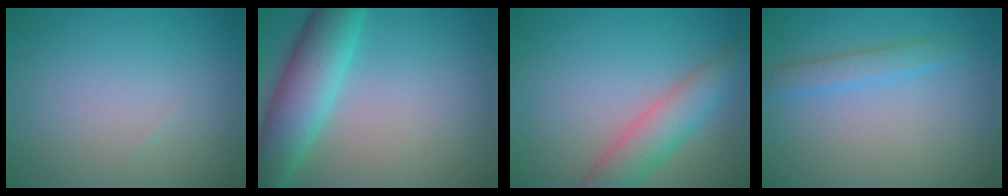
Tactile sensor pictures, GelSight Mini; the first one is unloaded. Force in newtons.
{"total": 7.0, "press": 7.0, "slide": 0.3}
{"total": 4.6, "press": 4.6, "slide": 0.2}
{"total": 2.1, "press": 2.1, "slide": 0.1}